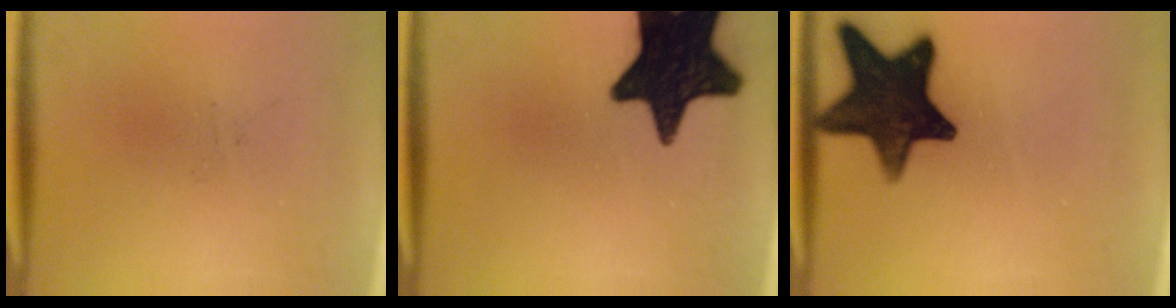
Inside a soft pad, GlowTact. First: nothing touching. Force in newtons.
{"total": 18.4}
{"total": 15.3}